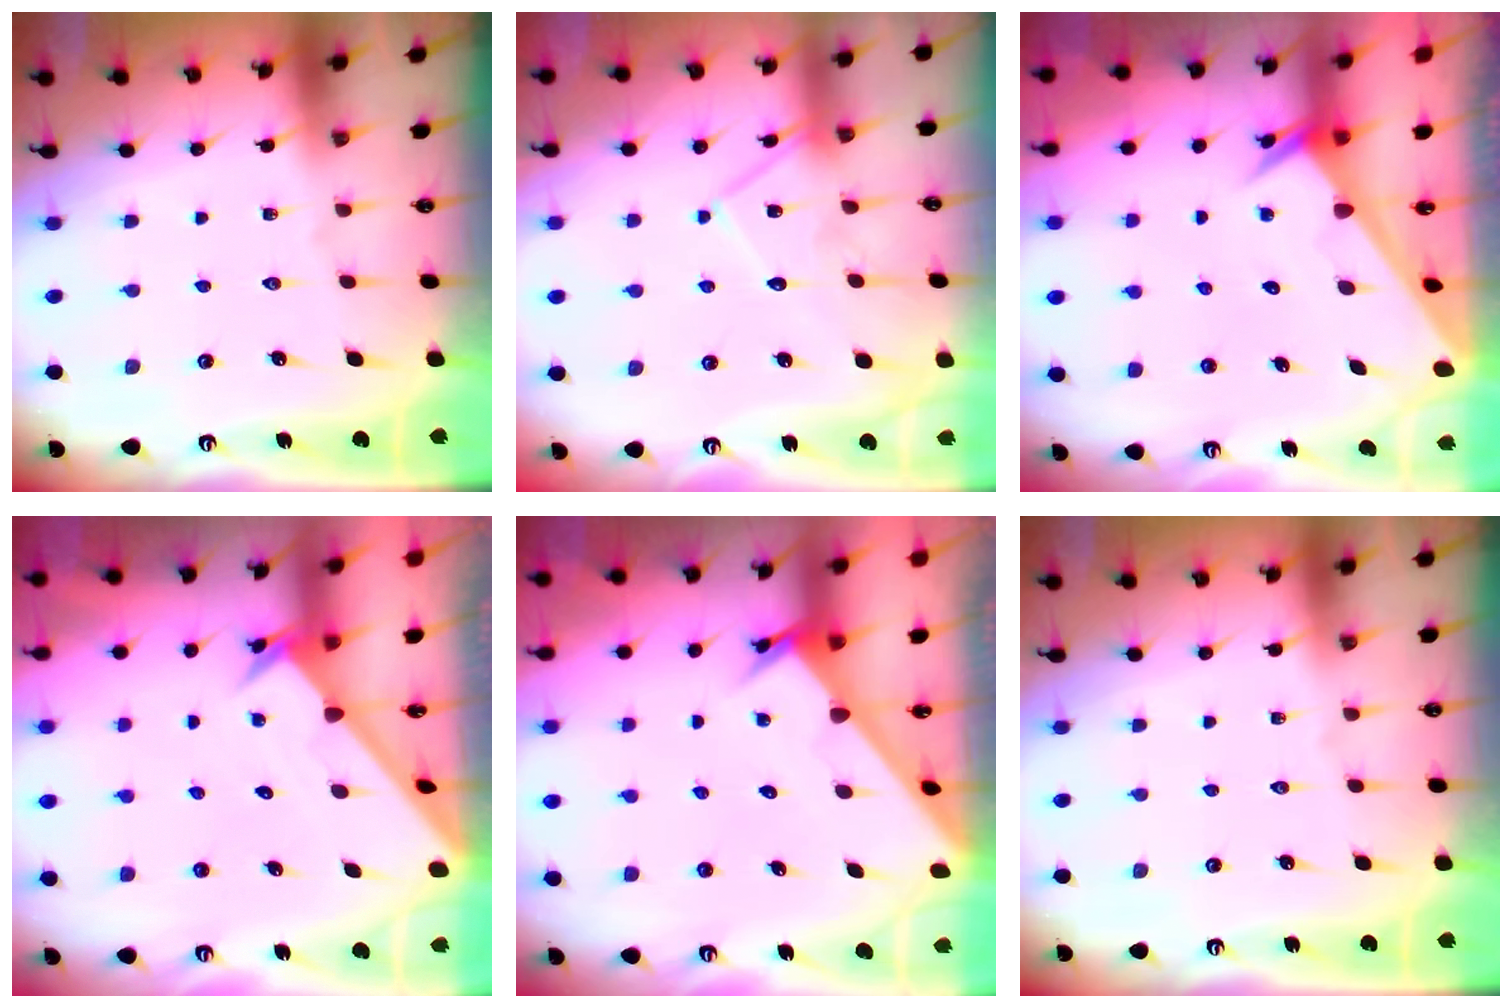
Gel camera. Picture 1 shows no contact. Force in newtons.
{"total": 10.9, "press": 10.9, "slide": 0.6}
{"total": 2.5, "press": 2.5, "slide": 0.1}
{"total": 2.4, "press": 2.4, "slide": 0.2}
{"total": 3.0, "press": 3.0, "slide": 0.1}
{"total": 0.0}